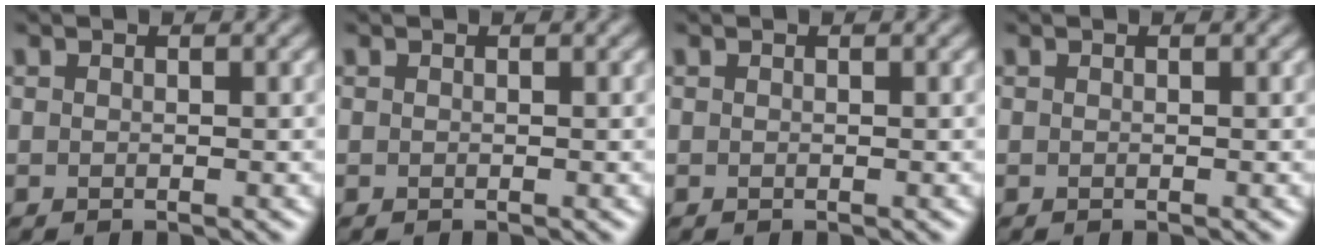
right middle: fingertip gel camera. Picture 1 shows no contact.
{"total": 0.0}
{"total": 0.0}
{"total": 0.0}